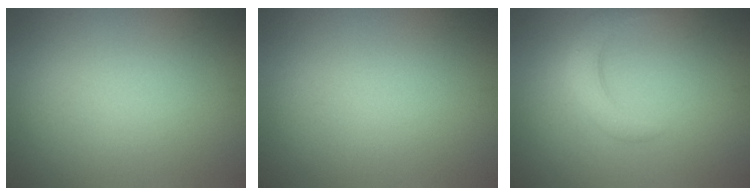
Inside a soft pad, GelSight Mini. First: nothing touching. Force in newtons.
{"total": 0.0}
{"total": 2.8, "press": 2.8, "slide": 0.1}